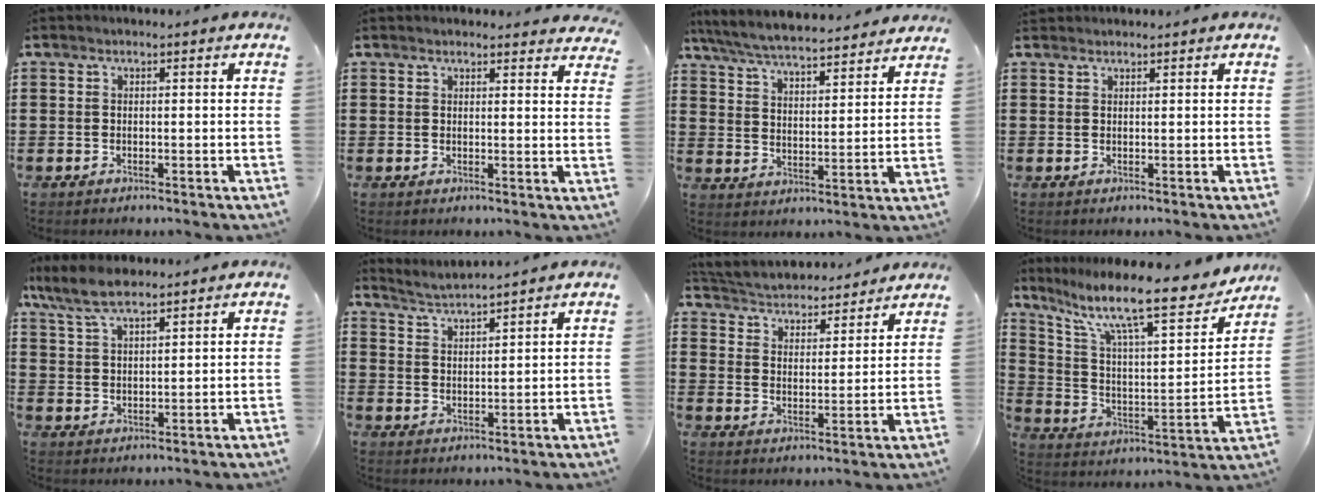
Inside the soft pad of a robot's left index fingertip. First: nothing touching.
{"total": 2.2, "force": [2.2, 0.2, 0.3], "torque": [-0.003, -0.007, 0.040]}
{"total": 6.3, "force": [6.1, 0.1, 1.7], "torque": [-0.060, -0.038, 0.104]}
{"total": 1.0, "force": [0.9, 0.1, 0.1], "torque": [-0.004, 0.000, 0.019]}
{"total": 6.5, "force": [5.3, 1.7, 3.4], "torque": [-0.081, -0.006, 0.100]}
{"total": 2.8, "force": [2.7, -0.6, 0.0], "torque": [-0.011, -0.017, 0.047]}
{"total": 3.6, "force": [3.5, 0.4, -0.1], "torque": [-0.022, -0.031, 0.055]}
{"total": 14.4, "force": [11.0, 2.5, 9.1], "torque": [-0.188, -0.067, 0.178]}